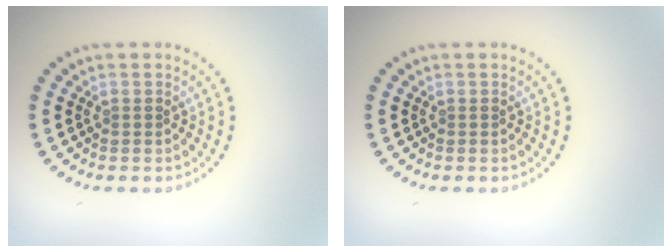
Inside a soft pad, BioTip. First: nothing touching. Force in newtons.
{"total": 0.0}